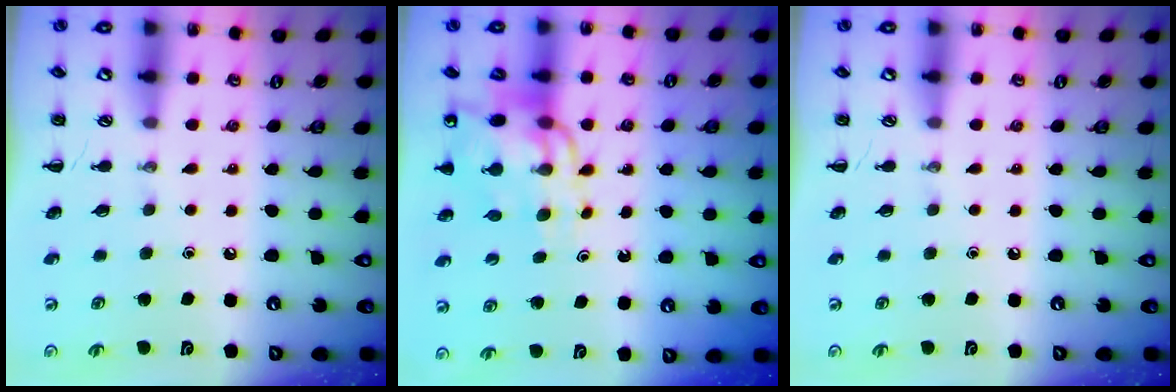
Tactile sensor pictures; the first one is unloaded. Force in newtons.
{"total": 13.2, "press": 12.7, "slide": 3.7}
{"total": 0.0}